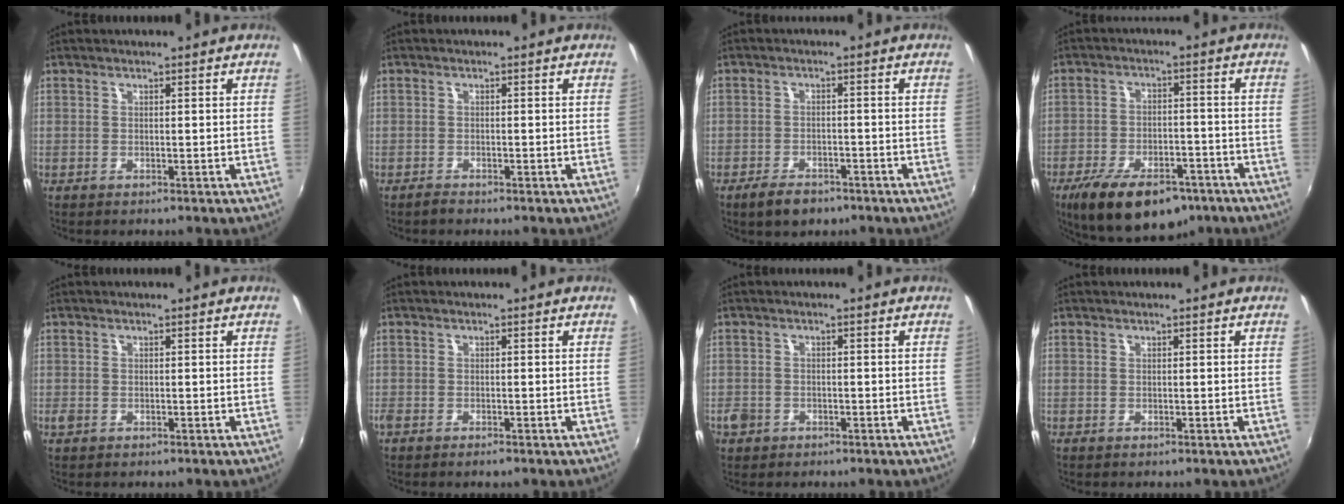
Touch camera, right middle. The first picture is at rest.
{"total": 1.1, "force": [-1.1, 0.4, 0.1], "torque": [-0.003, 0.001, -0.021]}
{"total": 5.5, "force": [-3.9, 2.7, 2.6], "torque": [-0.069, -0.003, -0.062]}
{"total": 17.9, "force": [-12.0, 7.9, 10.7], "torque": [-0.207, -0.019, -0.177]}
{"total": 1.4, "force": [-0.7, 1.0, 0.7], "torque": [-0.015, -0.002, -0.013]}
{"total": 1.9, "force": [-1.5, 0.7, 0.9], "torque": [-0.024, -0.005, -0.030]}
{"total": 3.1, "force": [-1.6, 2.5, 1.0], "torque": [-0.025, 0.000, -0.029]}
{"total": 0.0}